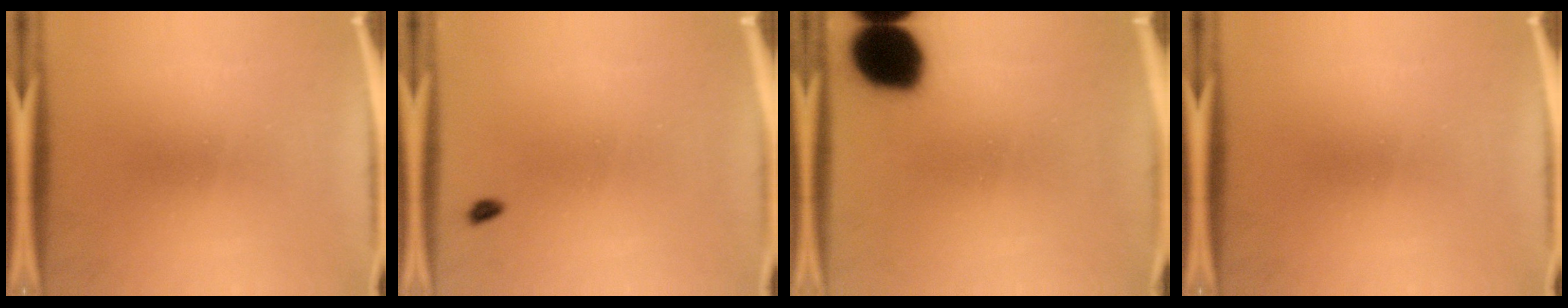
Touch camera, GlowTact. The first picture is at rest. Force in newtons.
{"total": 1.1}
{"total": 17.5}
{"total": 0.0}